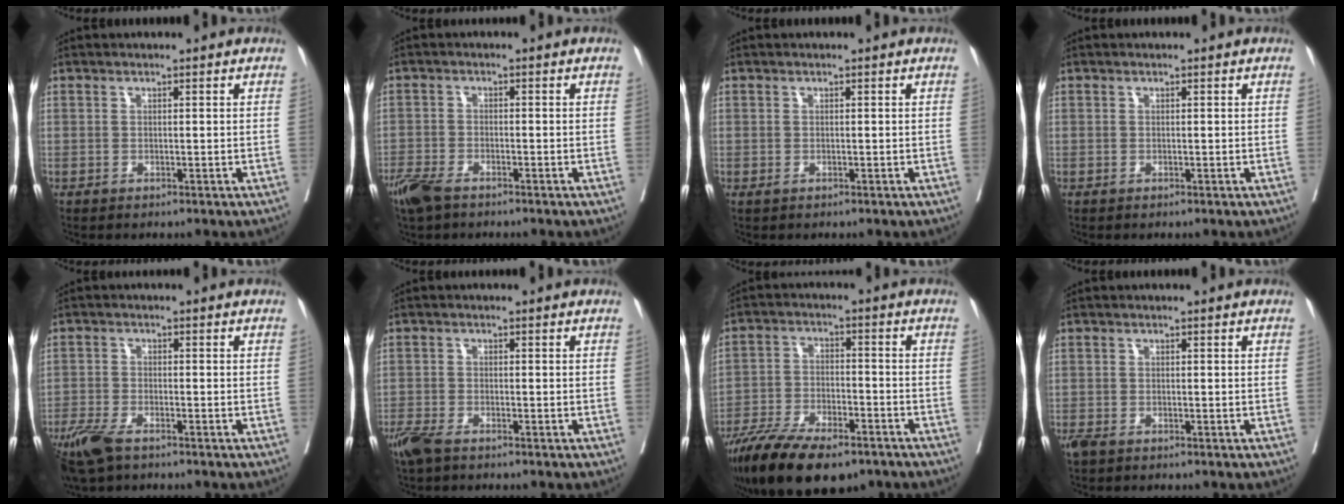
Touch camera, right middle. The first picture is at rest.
{"total": 5.4, "force": [-4.2, 1.8, 2.9], "torque": [-0.061, -0.010, -0.078]}
{"total": 0.0}
{"total": 0.0}
{"total": 6.9, "force": [-5.0, 2.3, 4.3], "torque": [-0.087, -0.015, -0.092]}
{"total": 4.6, "force": [-3.6, 1.2, 2.6], "torque": [-0.059, -0.012, -0.067]}
{"total": 16.6, "force": [-12.4, 5.5, 9.5], "torque": [-0.179, -0.022, -0.209]}
{"total": 2.7, "force": [-1.9, 1.2, 1.5], "torque": [-0.037, -0.010, -0.034]}